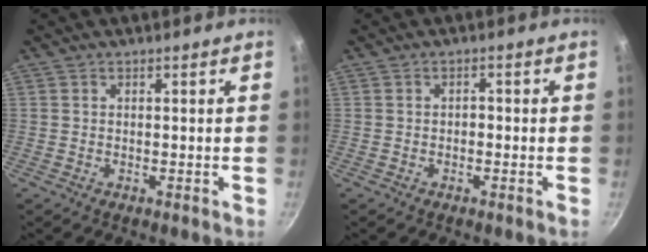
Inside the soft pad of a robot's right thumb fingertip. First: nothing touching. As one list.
[{"total": 1.2, "force": [-0.5, 0.8, 0.7], "torque": [-0.008, 0.008, -0.007]}]